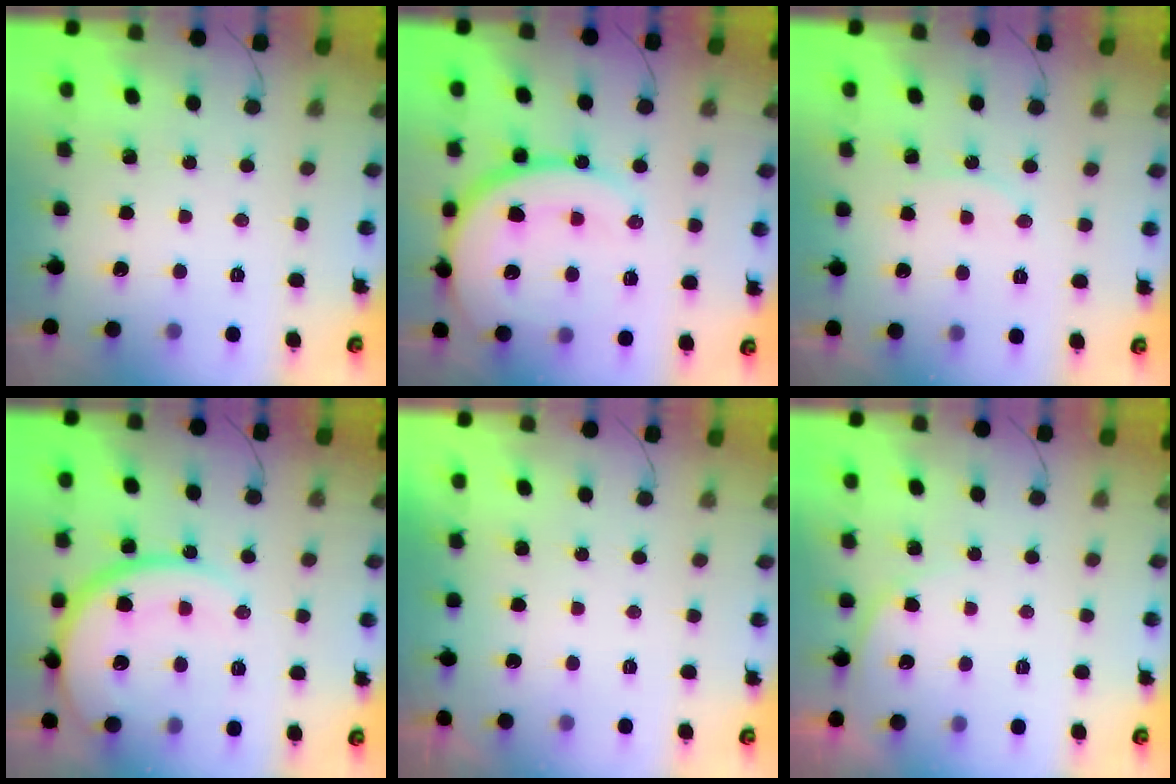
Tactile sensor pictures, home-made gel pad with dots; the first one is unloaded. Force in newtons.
{"total": 18.8, "press": 18.6, "slide": 2.2}
{"total": 5.7, "press": 5.7, "slide": 0.4}
{"total": 14.7, "press": 14.6, "slide": 1.4}
{"total": 1.1, "press": 1.0, "slide": 0.5}
{"total": 3.0, "press": 2.3, "slide": 1.9}